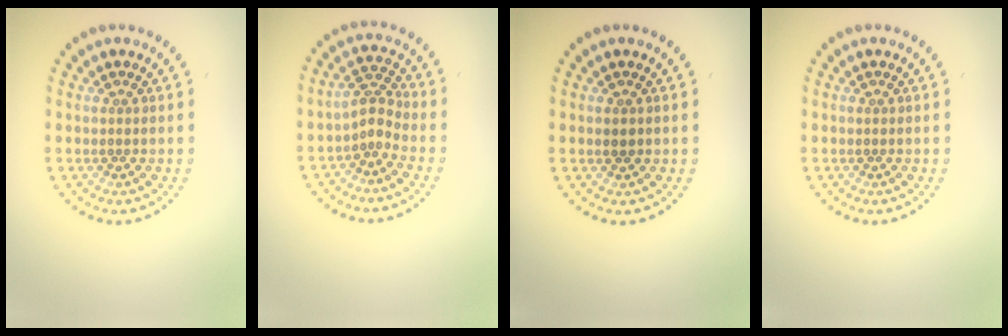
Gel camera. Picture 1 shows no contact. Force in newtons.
{"total": 2.1, "press": 1.5, "slide": 1.5}
{"total": 0.8, "press": 0.8, "slide": 0.1}
{"total": 0.0}